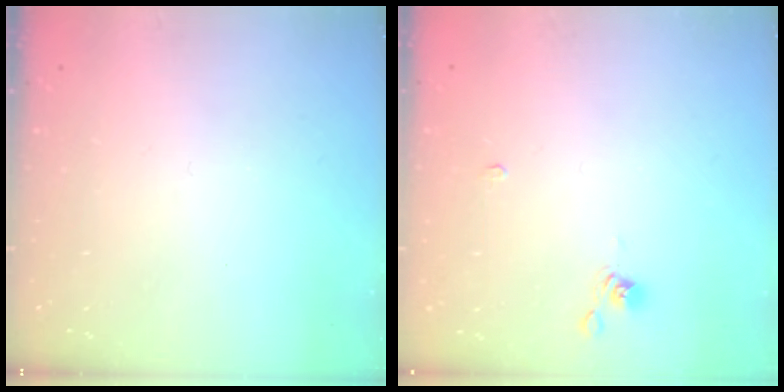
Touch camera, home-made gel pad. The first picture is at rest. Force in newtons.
{"total": 2.3, "press": 2.3, "slide": 0.6}